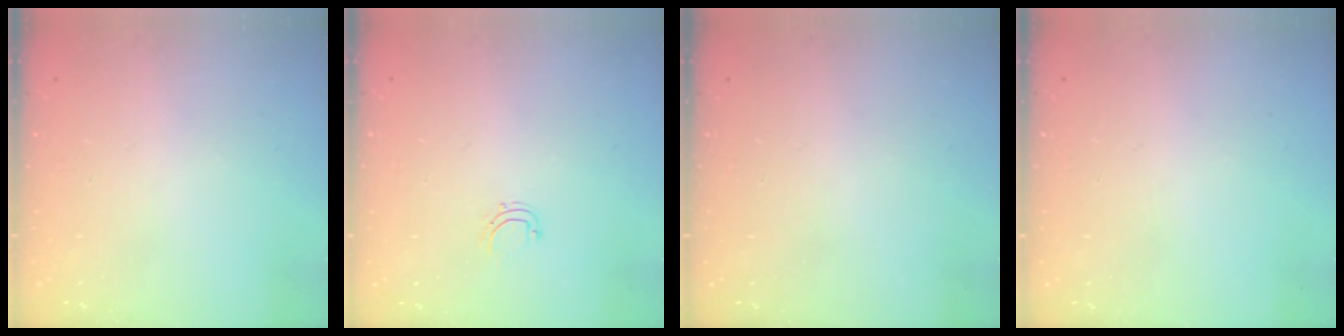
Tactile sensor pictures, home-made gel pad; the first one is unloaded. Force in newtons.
{"total": 3.8, "press": 3.8, "slide": 0.3}
{"total": 0.0}
{"total": 0.0}